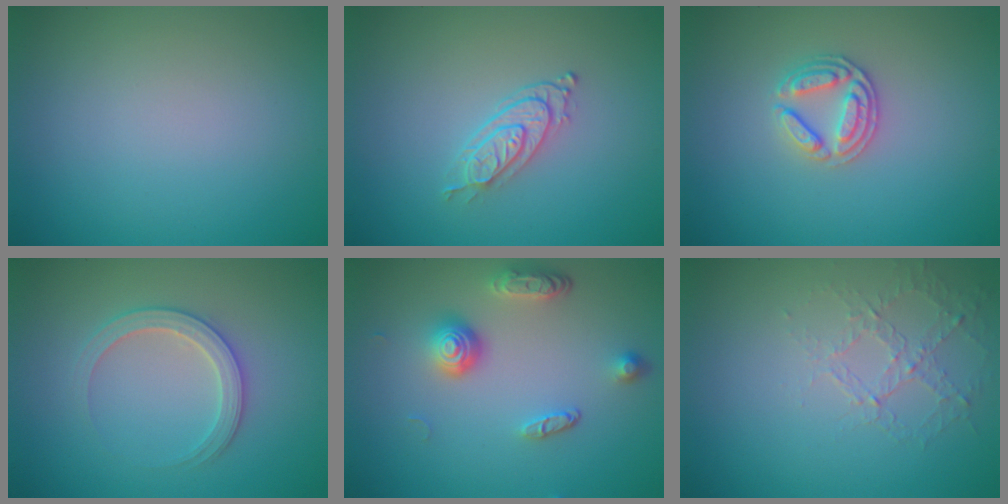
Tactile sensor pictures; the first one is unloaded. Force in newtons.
{"total": 2.7, "press": 2.1, "slide": 1.6}
{"total": 2.6, "press": 2.5, "slide": 0.6}
{"total": 2.8, "press": 2.7, "slide": 0.4}
{"total": 3.7, "press": 2.7, "slide": 2.6}
{"total": 1.4, "press": 0.8, "slide": 1.2}